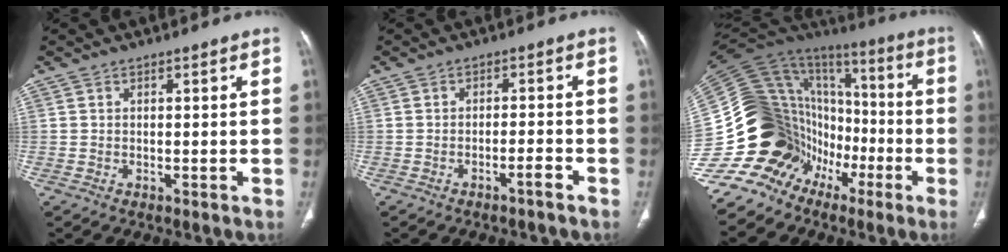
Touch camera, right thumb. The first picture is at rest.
{"total": 2.3, "force": [-1.7, 0.2, 1.6], "torque": [-0.034, 0.017, -0.027]}
{"total": 22.3, "force": [-12.0, 17.0, 8.0], "torque": [-0.121, 0.125, -0.211]}